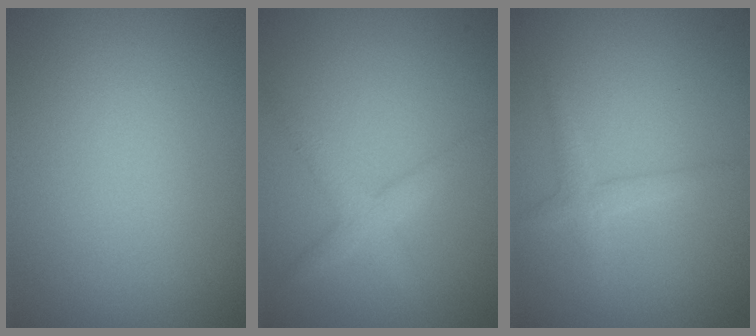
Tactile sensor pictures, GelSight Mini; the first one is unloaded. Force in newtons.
{"total": 2.4, "press": 2.4, "slide": 0.1}
{"total": 1.6, "press": 1.6, "slide": 0.0}